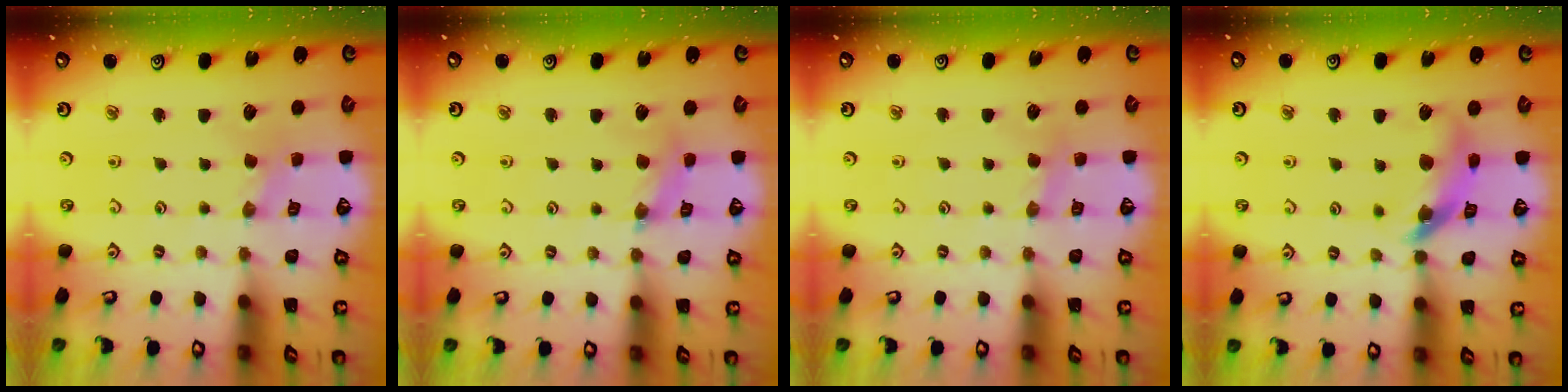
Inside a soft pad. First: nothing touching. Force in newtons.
{"total": 2.0, "press": 2.0, "slide": 0.4}
{"total": 2.2, "press": 2.2, "slide": 0.3}
{"total": 13.0, "press": 12.9, "slide": 1.6}